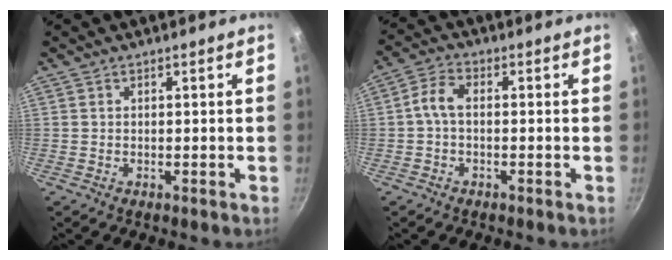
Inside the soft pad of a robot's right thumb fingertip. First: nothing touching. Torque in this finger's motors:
{"motor_torque": [1.23, 1.80, 1.56, -0.29, 0.11]}